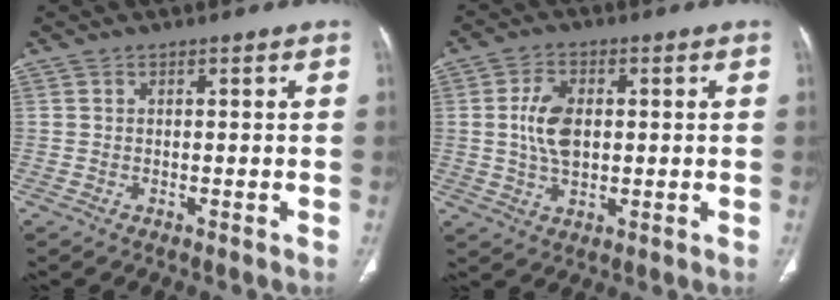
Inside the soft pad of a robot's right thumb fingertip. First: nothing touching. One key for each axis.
{"total": 7.6, "fx": 0.8, "fy": 4.6, "fz": 5.9, "tx": -0.108, "ty": -0.001, "tz": 0.016}